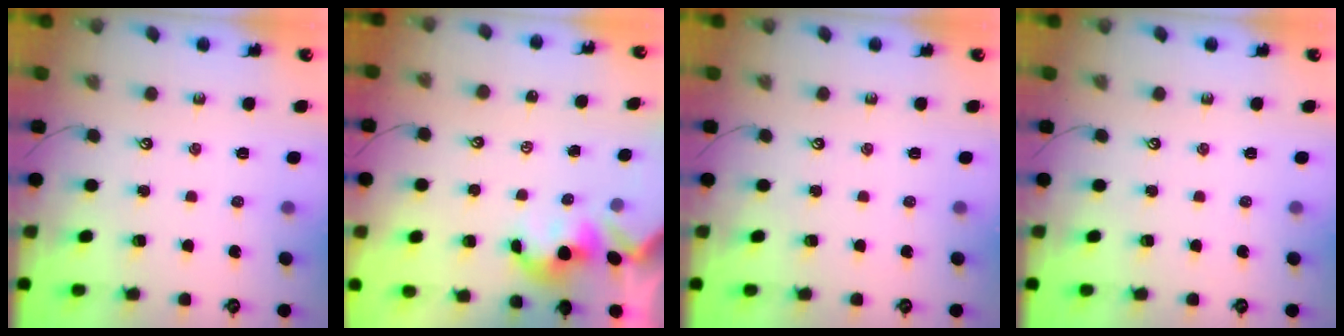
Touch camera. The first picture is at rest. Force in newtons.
{"total": 1.7, "press": 1.6, "slide": 0.2}
{"total": 0.0}
{"total": 0.0}